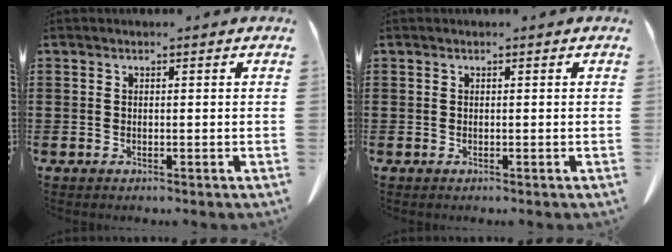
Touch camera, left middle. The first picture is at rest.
{"total": 0.0}